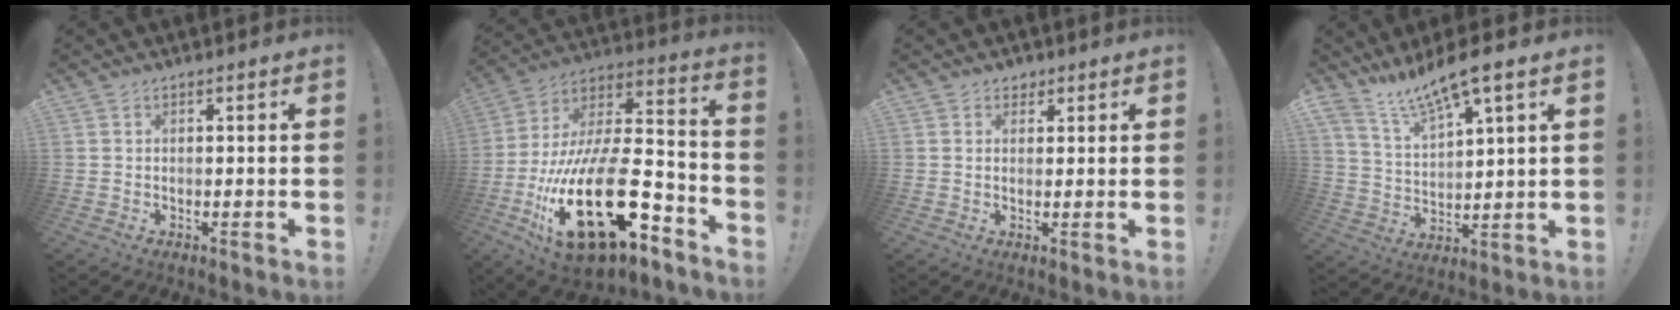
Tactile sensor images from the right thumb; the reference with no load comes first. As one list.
[{"total": 30.2, "force": [-10.8, 13.4, 24.9], "torque": [-0.444, 0.042, -0.164]}, {"total": 2.6, "force": [1.6, 1.9, 0.8], "torque": [-0.001, -0.008, 0.026]}, {"total": 10.9, "force": [9.4, 1.4, 5.4], "torque": [-0.101, -0.063, 0.163]}]